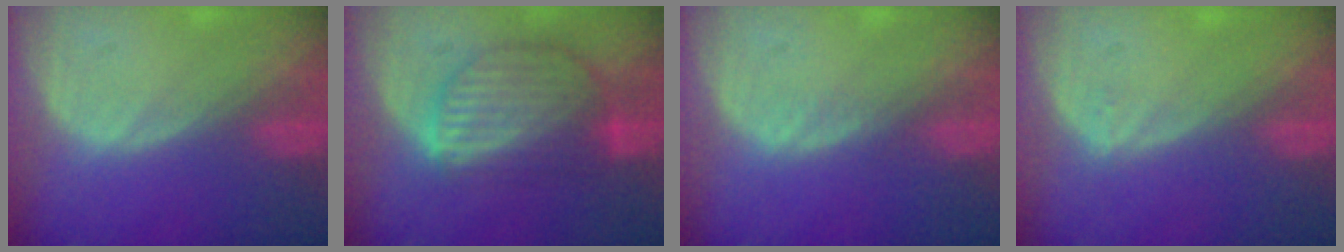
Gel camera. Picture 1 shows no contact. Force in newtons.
{"total": 9.0, "press": 7.8, "slide": 4.5}
{"total": 0.9, "press": 0.9, "slide": 0.2}
{"total": 0.6, "press": 0.4, "slide": 0.5}